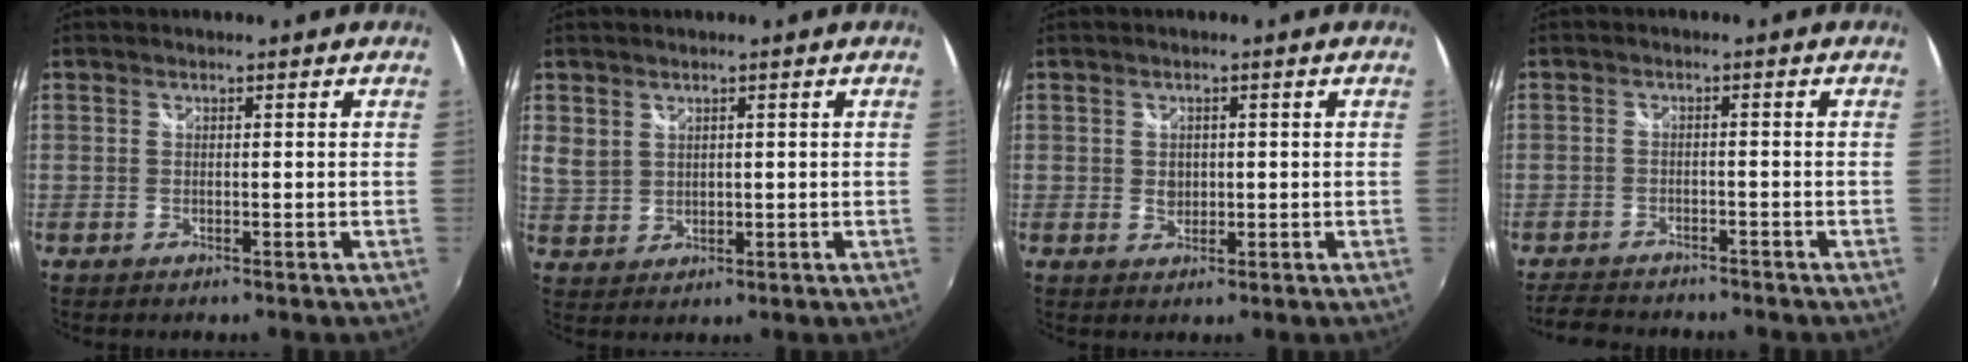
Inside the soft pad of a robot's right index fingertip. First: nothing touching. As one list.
[{"total": 4.0, "force": [2.0, 3.0, 1.7], "torque": [-0.025, 0.001, 0.046]}, {"total": 2.1, "force": [0.1, 1.9, 0.9], "torque": [-0.011, 0.001, 0.001]}, {"total": 6.7, "force": [-6.1, 2.4, 1.4], "torque": [-0.056, -0.001, -0.099]}]